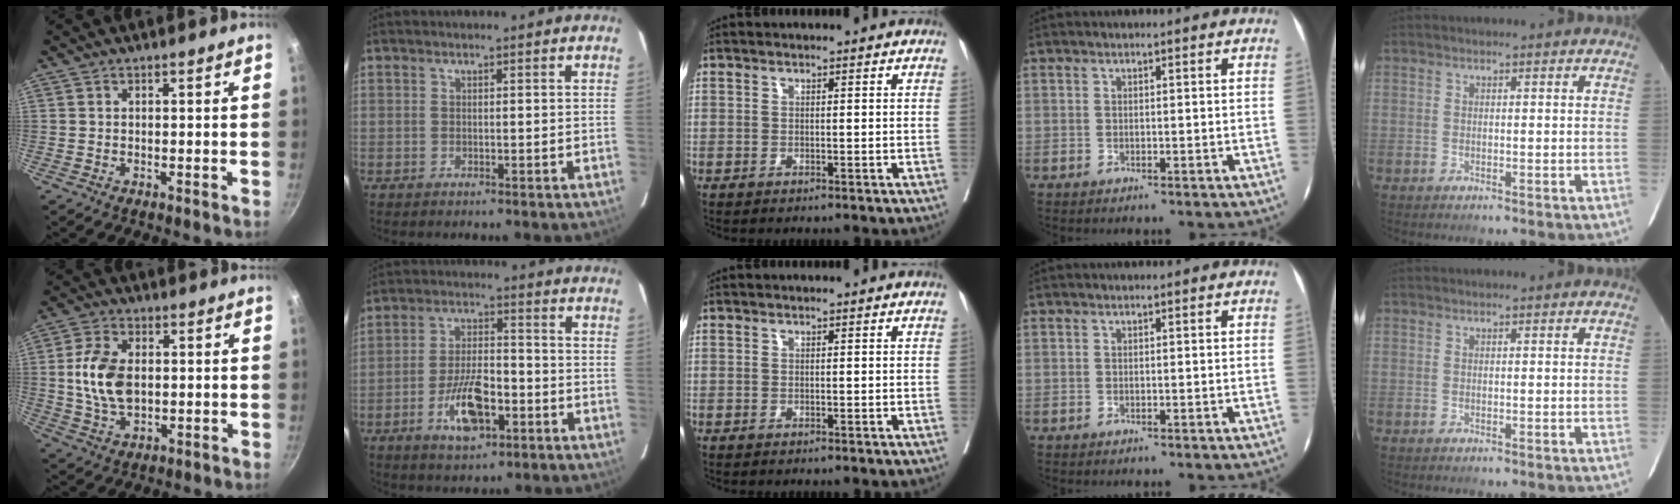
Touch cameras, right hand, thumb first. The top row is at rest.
{"thumb": {"total": 10.7, "force": [0.5, 6.6, 8.4], "torque": [-0.163, 0.002, 0.016]}, "index": {"total": 9.5, "force": [-4.0, 3.6, 7.8], "torque": [-0.151, 0.003, -0.068]}}